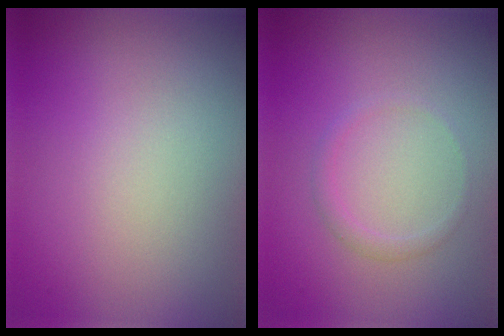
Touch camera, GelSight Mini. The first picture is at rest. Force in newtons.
{"total": 1.1, "press": 1.1, "slide": 0.1}